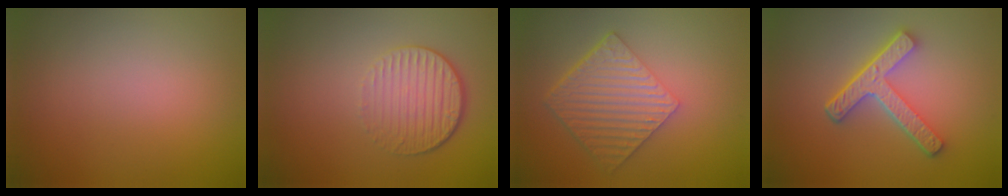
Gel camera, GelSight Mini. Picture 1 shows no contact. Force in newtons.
{"total": 4.2, "press": 2.9, "slide": 3.1}
{"total": 6.0, "press": 4.2, "slide": 4.2}
{"total": 5.0, "press": 3.7, "slide": 3.4}